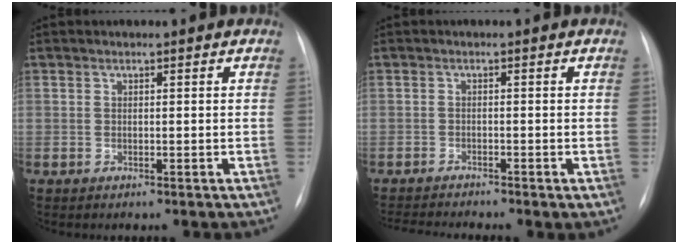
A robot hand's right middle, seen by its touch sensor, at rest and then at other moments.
{"total": 3.6, "force": [-3.3, -0.5, 1.3], "torque": [-0.025, -0.013, -0.057]}